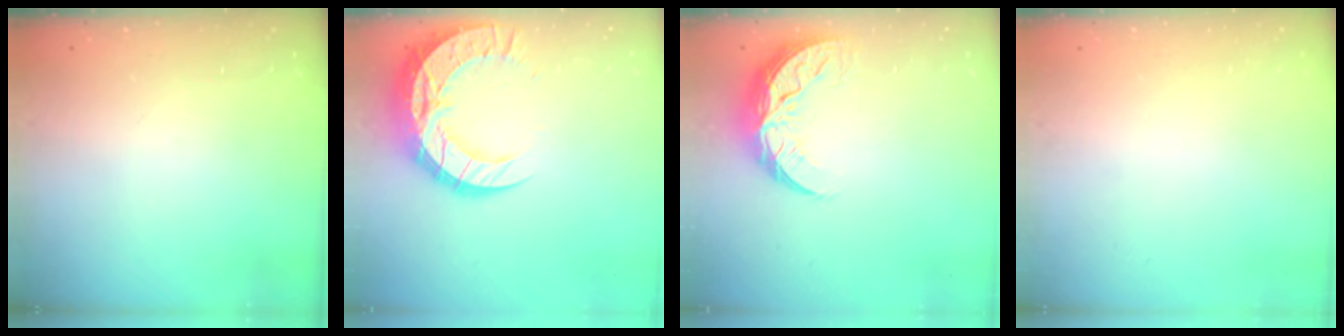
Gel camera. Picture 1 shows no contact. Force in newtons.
{"total": 17.5, "press": 17.4, "slide": 1.4}
{"total": 9.0, "press": 9.0, "slide": 0.3}
{"total": 0.0}